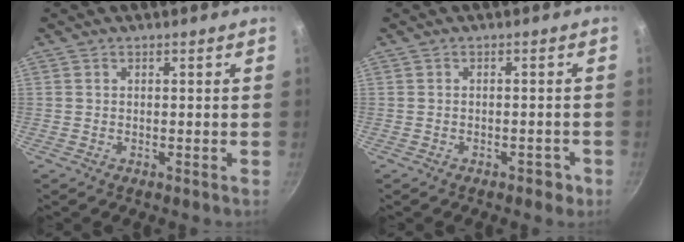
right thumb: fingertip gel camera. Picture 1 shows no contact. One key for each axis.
{"total": 2.2, "fx": -1.4, "fy": 1.2, "fz": 1.2, "tx": -0.012, "ty": 0.010, "tz": -0.016}